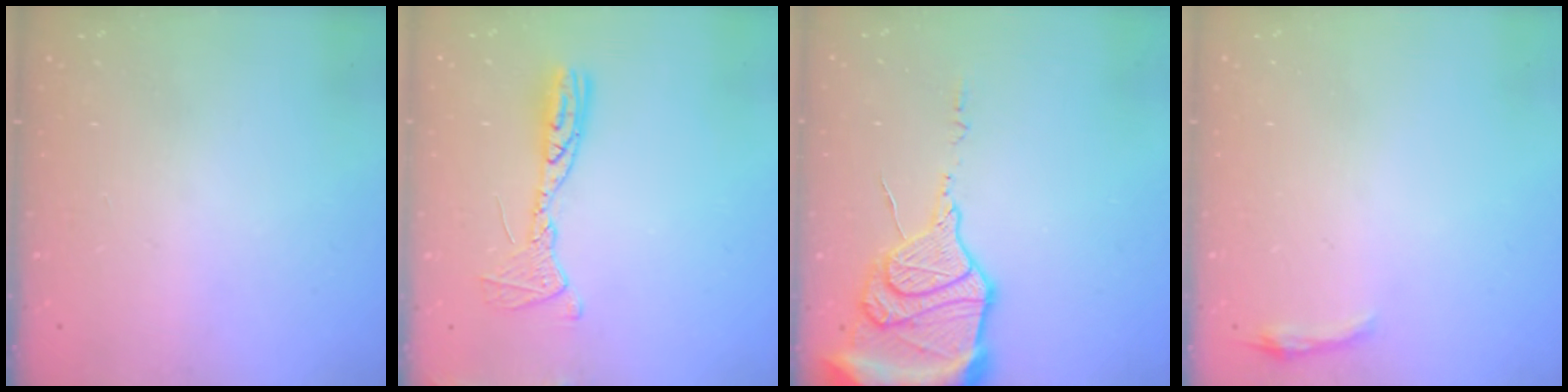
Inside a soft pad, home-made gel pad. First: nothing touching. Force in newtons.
{"total": 12.0, "press": 11.9, "slide": 1.1}
{"total": 18.9, "press": 18.8, "slide": 1.8}
{"total": 3.1, "press": 3.0, "slide": 0.7}